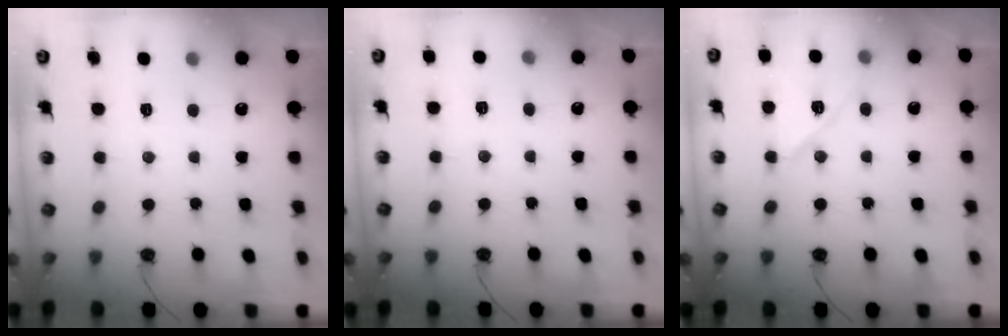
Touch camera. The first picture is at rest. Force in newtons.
{"total": 2.6, "press": 2.5, "slide": 0.8}
{"total": 9.9, "press": 9.9, "slide": 0.9}